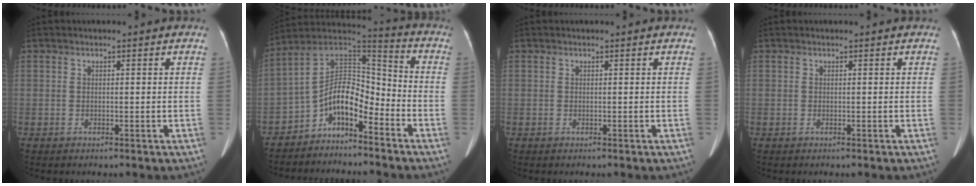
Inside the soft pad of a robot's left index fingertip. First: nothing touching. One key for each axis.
{"total": 9.8, "fx": -5.9, "fy": 4.0, "fz": 6.7, "tx": -0.123, "ty": 0.044, "tz": -0.108}
{"total": 0.0}
{"total": 0.0}